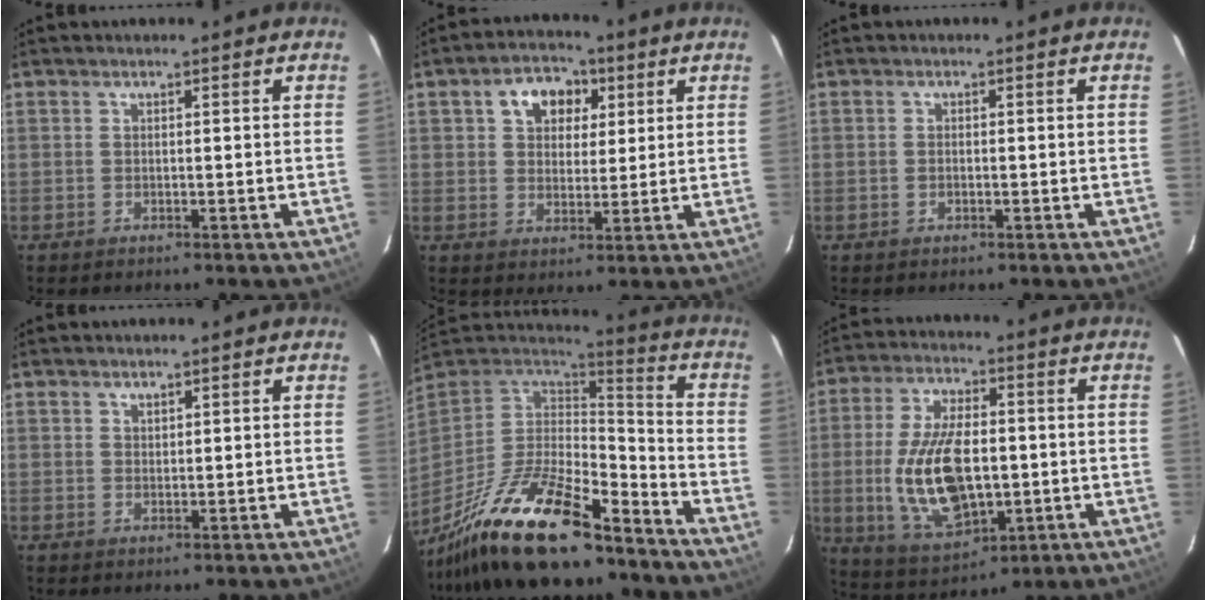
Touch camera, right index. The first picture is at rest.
{"total": 8.3, "force": [3.2, 6.1, 4.6], "torque": [-0.080, 0.026, 0.053]}
{"total": 1.0, "force": [-0.3, 0.7, 0.6], "torque": [-0.012, 0.001, -0.006]}
{"total": 1.0, "force": [0.9, 0.5, 0.1], "torque": [-0.001, 0.002, 0.016]}
{"total": 24.1, "force": [-17.4, 7.2, 15.0], "torque": [-0.294, -0.033, -0.296]}
{"total": 17.2, "force": [-1.5, 8.8, 14.7], "torque": [-0.301, -0.009, -0.012]}